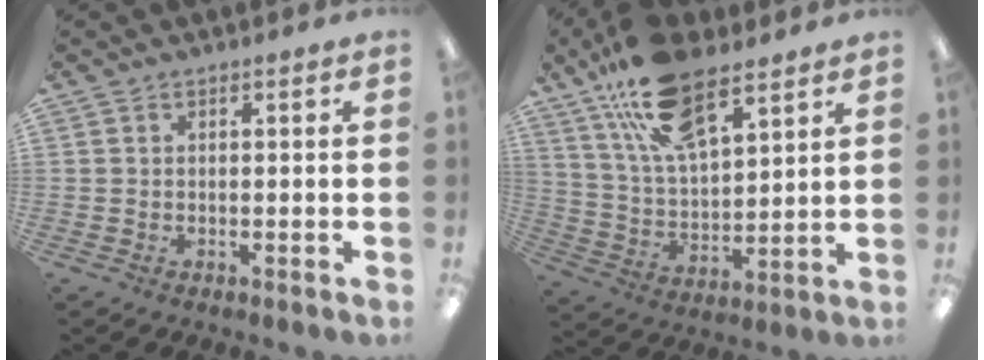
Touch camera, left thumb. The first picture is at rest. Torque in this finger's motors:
{"motor_torque": [0.68, 0.17, 1.72, -1.05, 0.49]}